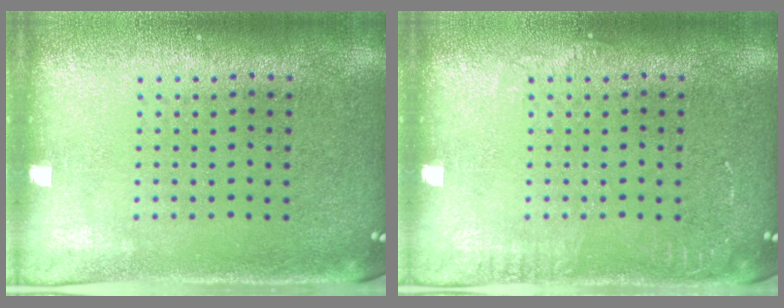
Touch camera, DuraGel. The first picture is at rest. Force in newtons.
{"total": 1.0, "press": 1.0, "slide": 0.2}